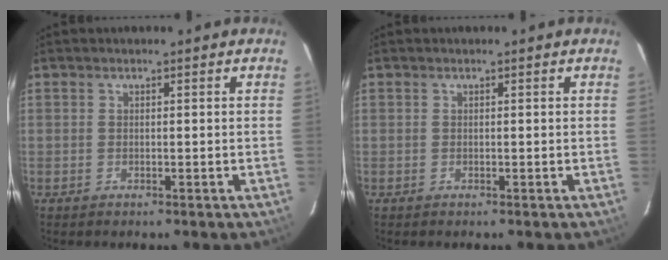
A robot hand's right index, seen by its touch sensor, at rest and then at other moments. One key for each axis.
{"total": 0.0}